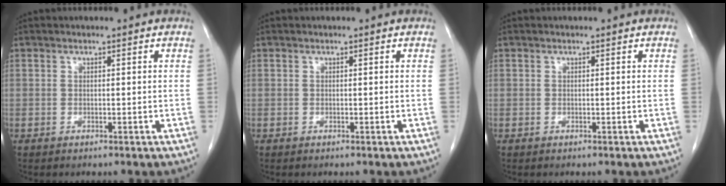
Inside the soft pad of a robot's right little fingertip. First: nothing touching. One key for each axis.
{"total": 0.0}
{"total": 0.0}